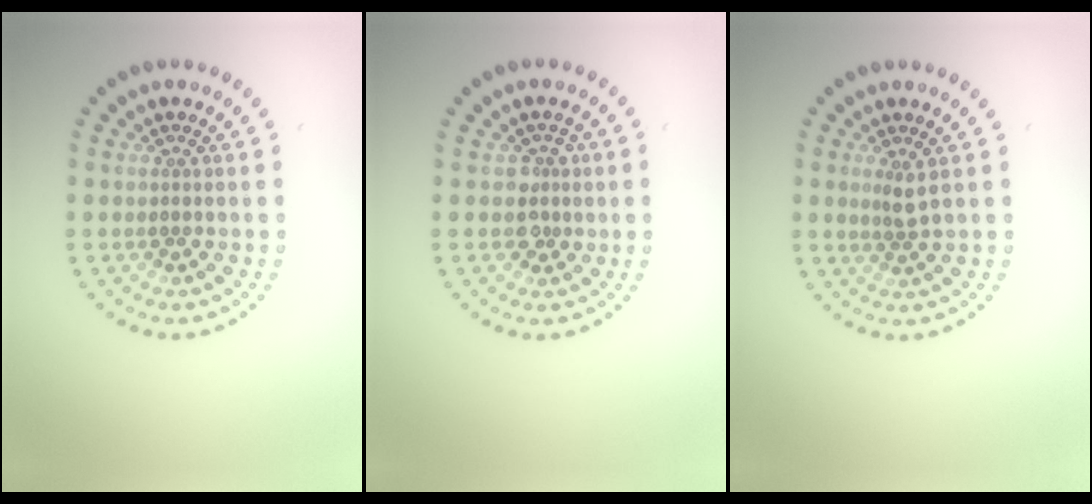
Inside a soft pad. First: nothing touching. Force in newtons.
{"total": 1.7, "press": 1.5, "slide": 0.9}
{"total": 1.4, "press": 1.0, "slide": 1.0}